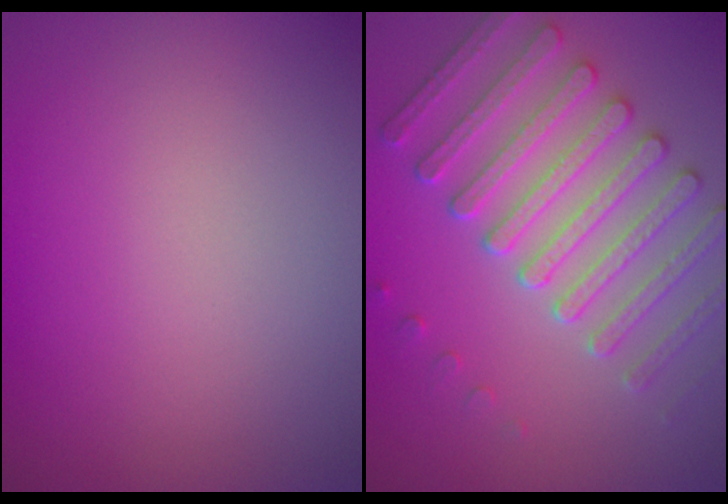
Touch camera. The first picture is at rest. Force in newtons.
{"total": 5.1, "press": 4.9, "slide": 1.3}